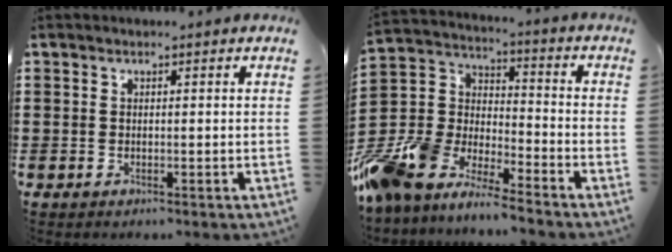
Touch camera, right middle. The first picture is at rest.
{"total": 10.5, "force": [-9.6, 3.7, 2.0], "torque": [-0.080, 0.012, -0.197]}